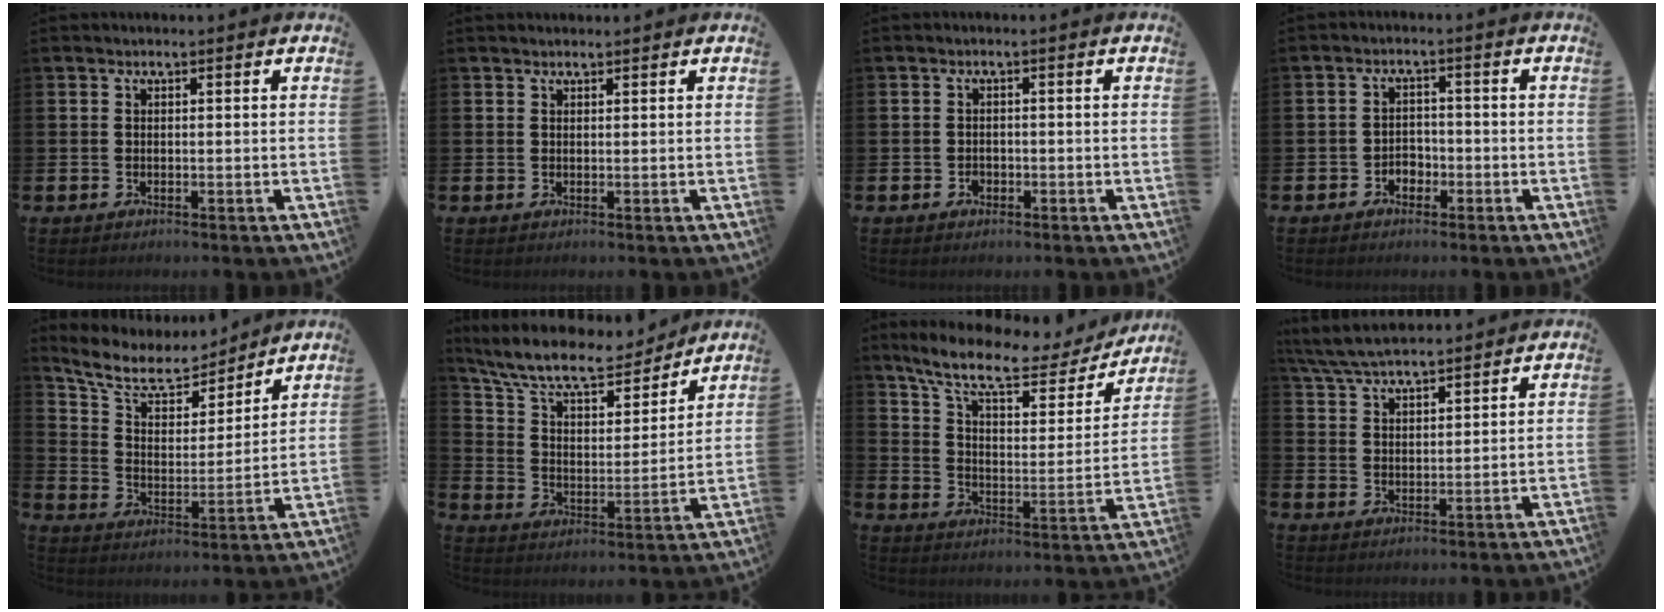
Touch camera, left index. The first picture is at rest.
{"total": 0.8, "force": [0.8, 0.2, 0.1], "torque": [0.007, -0.002, 0.012]}
{"total": 1.1, "force": [-0.5, 0.9, 0.3], "torque": [-0.007, 0.003, -0.013]}
{"total": 2.3, "force": [-1.6, 1.6, 0.6], "torque": [-0.014, 0.005, -0.036]}
{"total": 9.0, "force": [7.8, 3.4, 2.8], "torque": [-0.095, -0.052, 0.136]}
{"total": 10.8, "force": [9.7, 2.6, 3.9], "torque": [-0.114, -0.059, 0.169]}
{"total": 11.2, "force": [9.3, 3.0, 5.4], "torque": [-0.130, -0.052, 0.155]}
{"total": 6.0, "force": [5.7, 0.9, 1.4], "torque": [-0.051, -0.022, 0.105]}